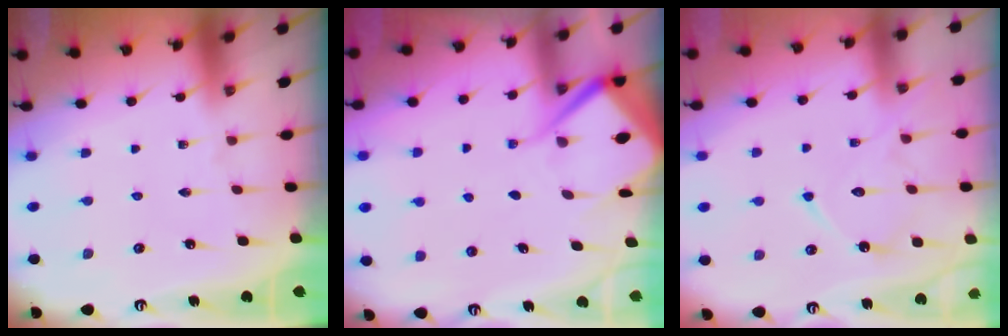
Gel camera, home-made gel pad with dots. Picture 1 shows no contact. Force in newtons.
{"total": 8.9, "press": 8.8, "slide": 0.8}
{"total": 12.8, "press": 12.8, "slide": 1.2}